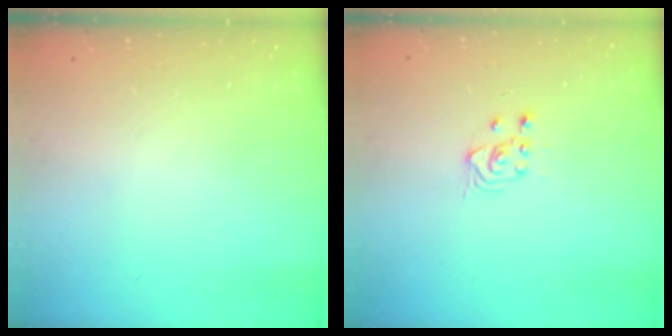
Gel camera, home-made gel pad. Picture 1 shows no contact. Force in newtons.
{"total": 3.3, "press": 3.0, "slide": 1.4}